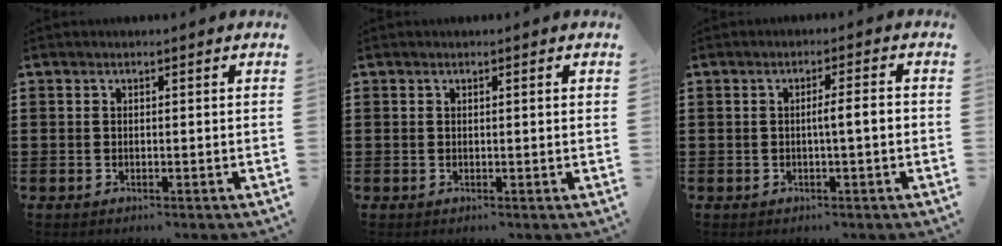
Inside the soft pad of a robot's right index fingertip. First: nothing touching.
{"total": 0.6, "force": [0.1, -0.1, 0.6], "torque": [-0.010, -0.001, 0.002]}
{"total": 3.1, "force": [-0.4, 0.1, 3.1], "torque": [-0.054, -0.003, -0.009]}